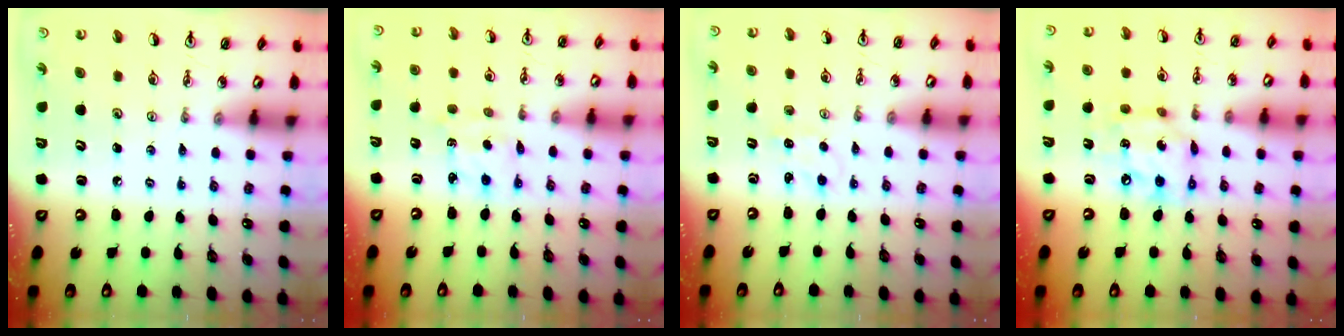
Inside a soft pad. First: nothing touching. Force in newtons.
{"total": 2.2, "press": 2.1, "slide": 0.5}
{"total": 1.5, "press": 1.4, "slide": 0.3}
{"total": 12.7, "press": 12.6, "slide": 1.6}